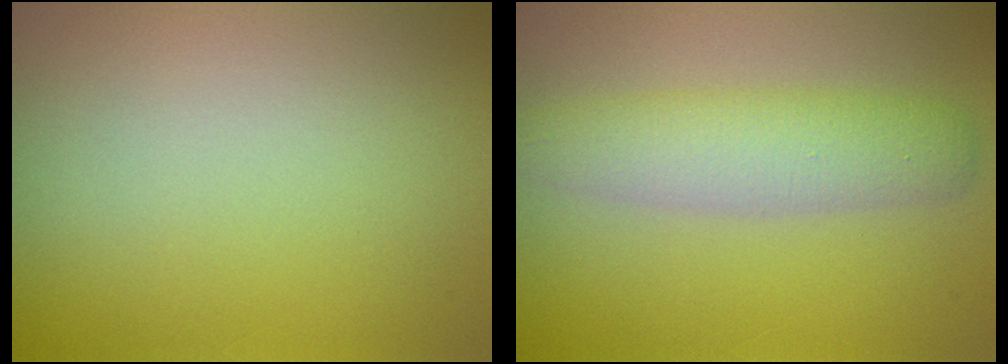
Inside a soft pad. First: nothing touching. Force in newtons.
{"total": 4.3, "press": 4.3, "slide": 0.0}